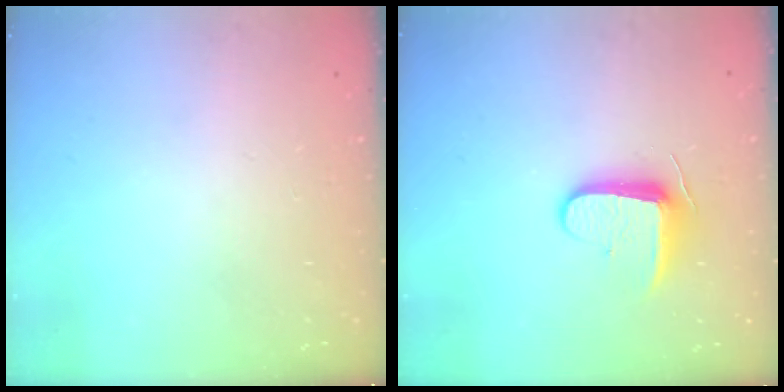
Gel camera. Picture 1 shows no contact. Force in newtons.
{"total": 8.9, "press": 8.9, "slide": 0.9}